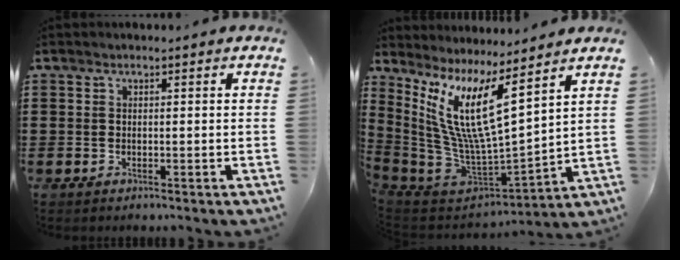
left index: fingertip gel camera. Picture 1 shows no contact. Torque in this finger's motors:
{"motor_torque": [1.68, 0.46, 1.05, 0.21]}